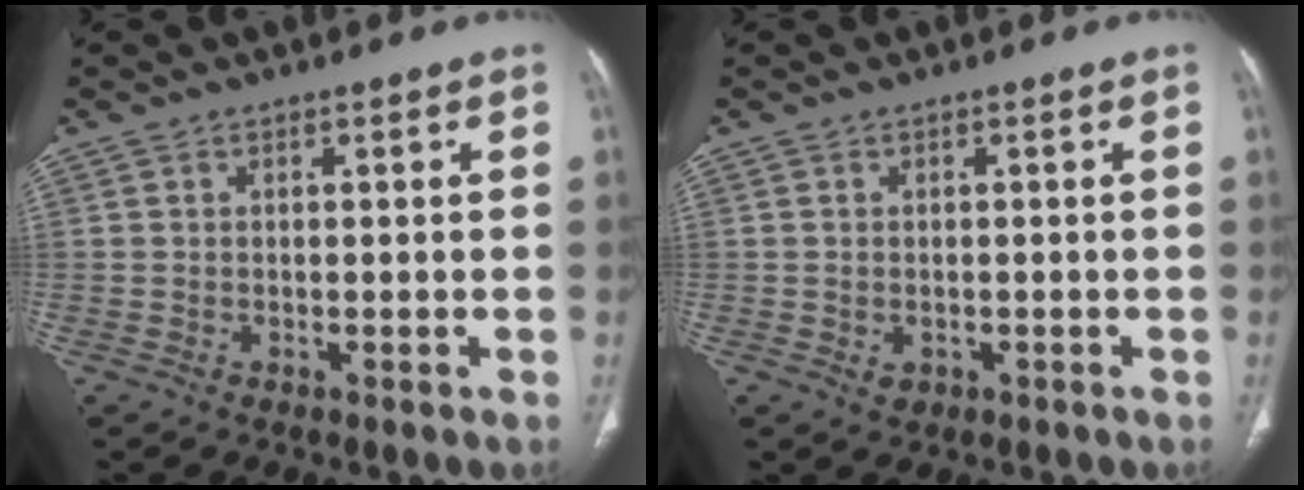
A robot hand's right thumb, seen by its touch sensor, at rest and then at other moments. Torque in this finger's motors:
{"motor_torque": [-0.27, 0.11, -0.28, 0.08, 0.05]}